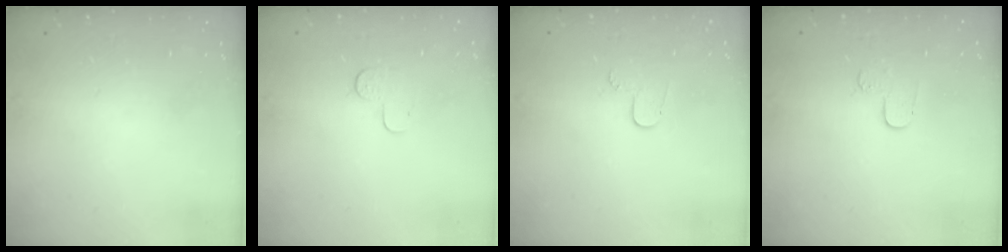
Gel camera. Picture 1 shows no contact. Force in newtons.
{"total": 3.1, "press": 3.1, "slide": 0.3}
{"total": 3.8, "press": 3.8, "slide": 0.4}
{"total": 4.1, "press": 4.0, "slide": 0.4}